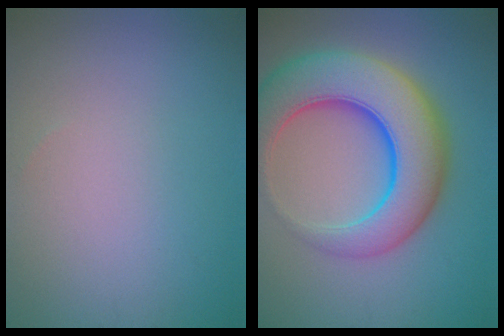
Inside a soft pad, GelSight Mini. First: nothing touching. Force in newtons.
{"total": 10.1, "press": 10.1, "slide": 0.5}